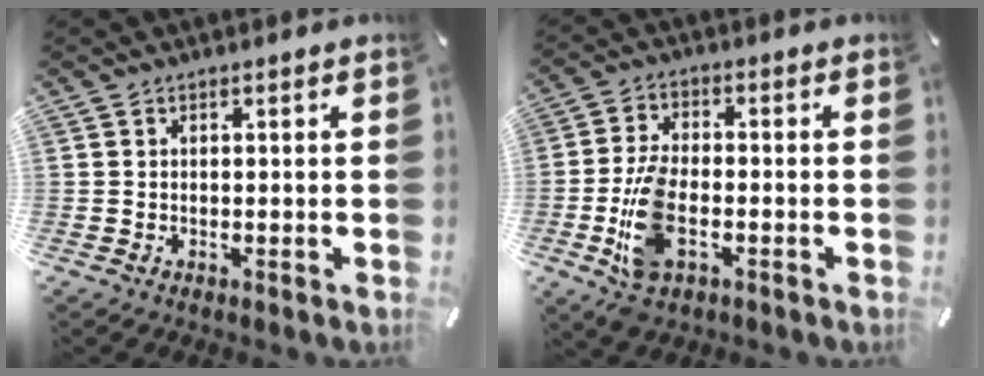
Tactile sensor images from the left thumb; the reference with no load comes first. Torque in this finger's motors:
{"motor_torque": [-0.52, 1.37, 0.08, 0.32, 0.39]}